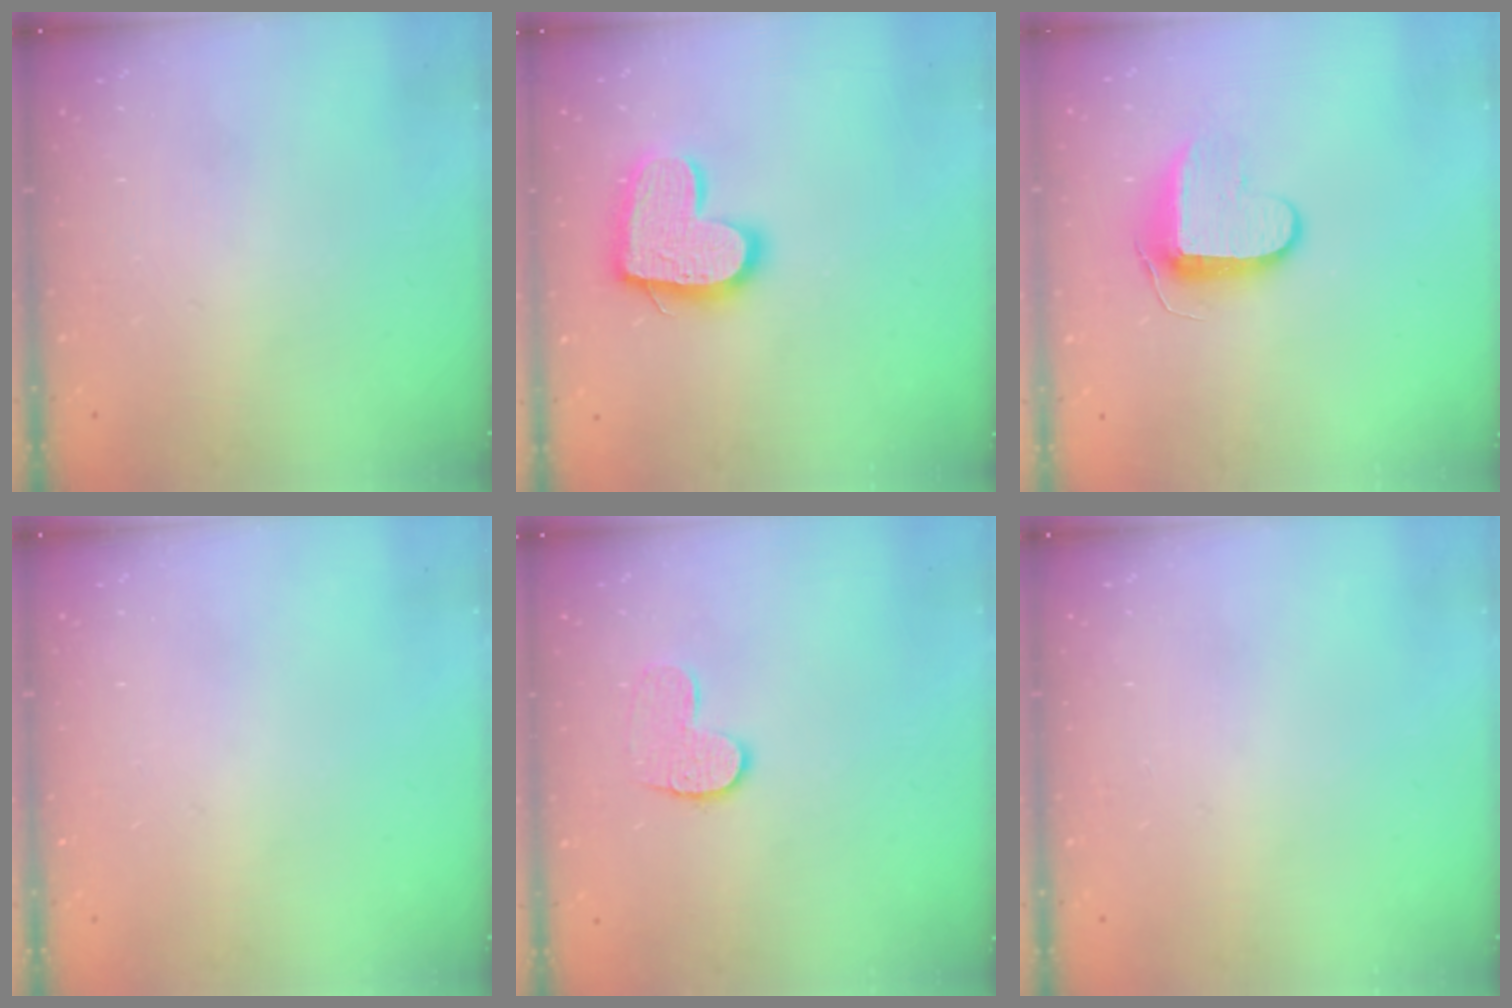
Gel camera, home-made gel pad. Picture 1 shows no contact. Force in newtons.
{"total": 15.1, "press": 15.0, "slide": 1.0}
{"total": 8.9, "press": 8.9, "slide": 0.8}
{"total": 0.0}
{"total": 8.3, "press": 8.3, "slide": 0.4}
{"total": 0.0}